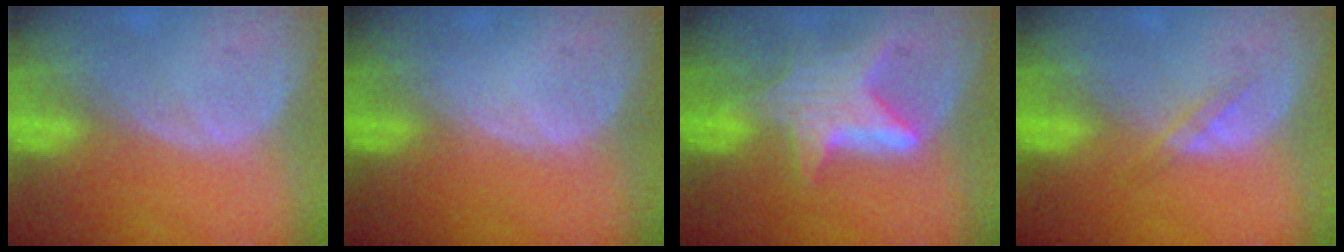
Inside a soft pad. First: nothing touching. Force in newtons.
{"total": 0.0}
{"total": 6.8, "press": 6.6, "slide": 1.7}
{"total": 1.5, "press": 1.5, "slide": 0.1}